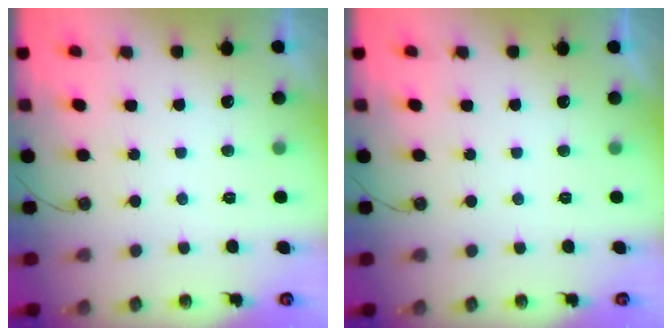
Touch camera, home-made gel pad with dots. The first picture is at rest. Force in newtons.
{"total": 0.0}